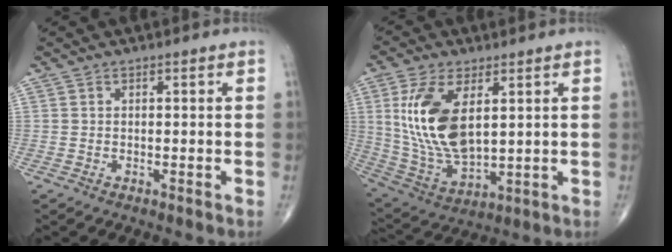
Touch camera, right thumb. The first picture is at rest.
{"total": 16.2, "force": [4.0, 8.0, 13.5], "torque": [-0.266, -0.021, 0.091]}